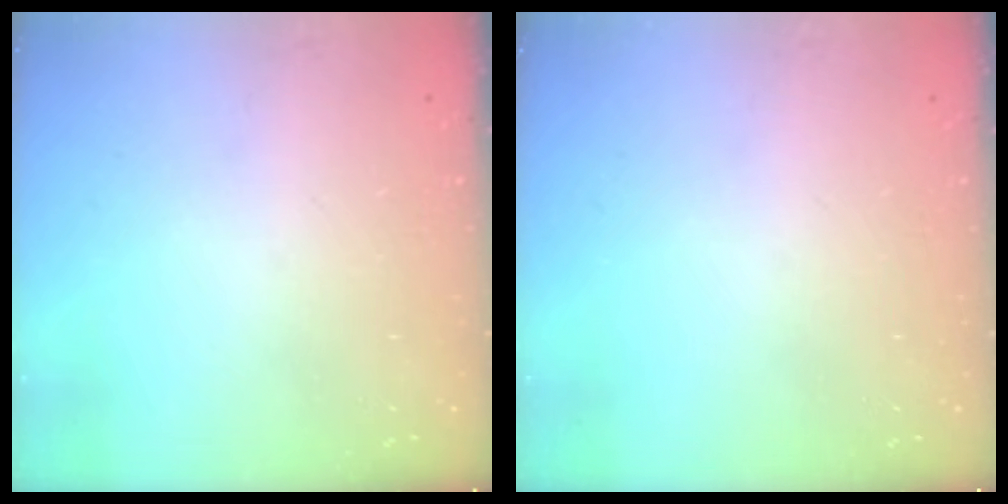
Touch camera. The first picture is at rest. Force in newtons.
{"total": 0.0}